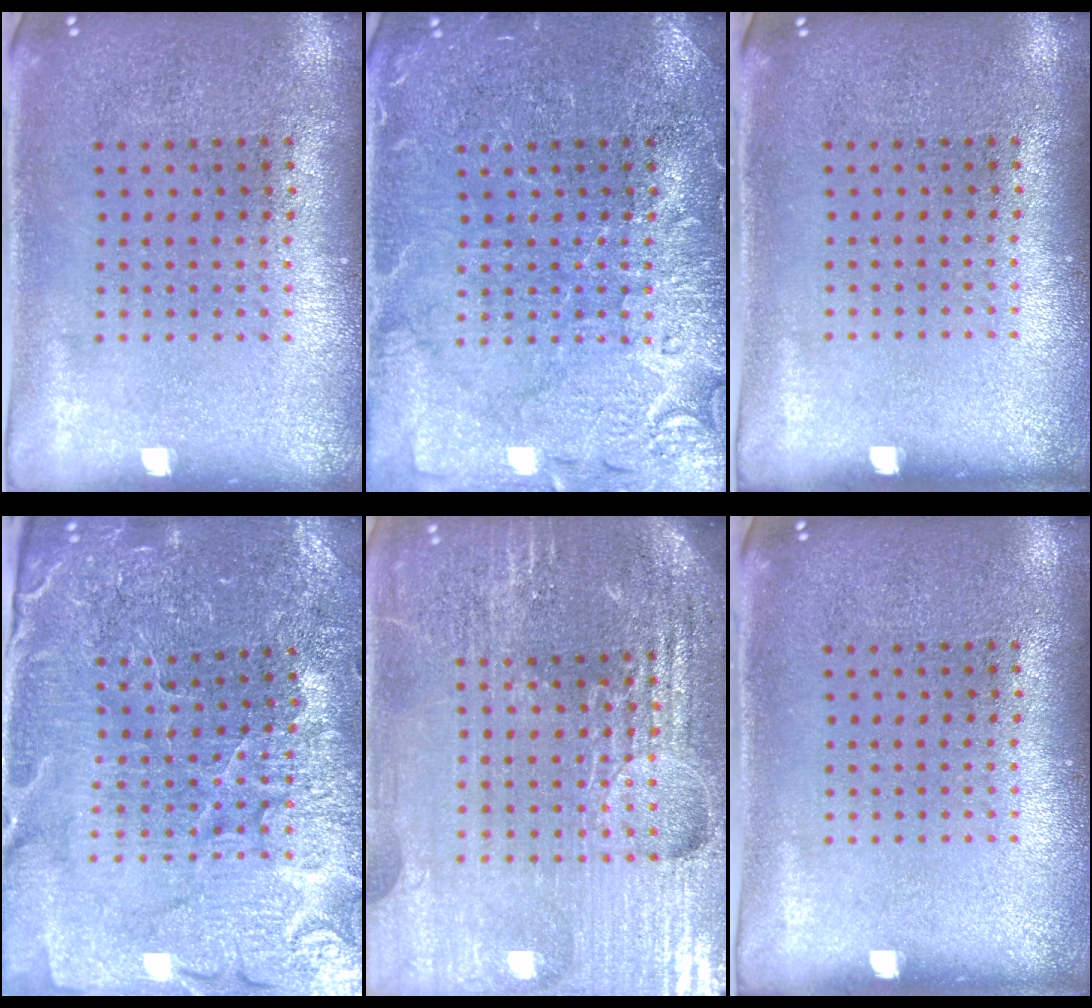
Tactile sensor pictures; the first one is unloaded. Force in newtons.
{"total": 5.2, "press": 5.2, "slide": 0.7}
{"total": 0.0}
{"total": 3.7, "press": 3.7, "slide": 0.5}
{"total": 5.9, "press": 5.3, "slide": 2.6}
{"total": 0.0}